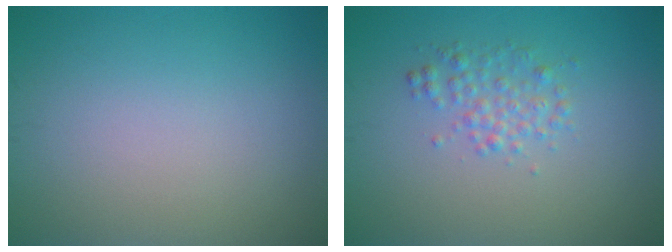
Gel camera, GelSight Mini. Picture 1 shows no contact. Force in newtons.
{"total": 2.0, "press": 2.0, "slide": 0.1}